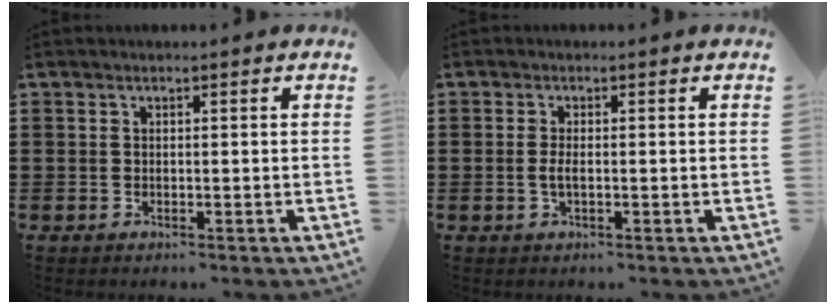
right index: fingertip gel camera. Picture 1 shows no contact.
{"total": 1.8, "force": [-0.2, 0.5, 1.7], "torque": [-0.040, -0.002, -0.007]}